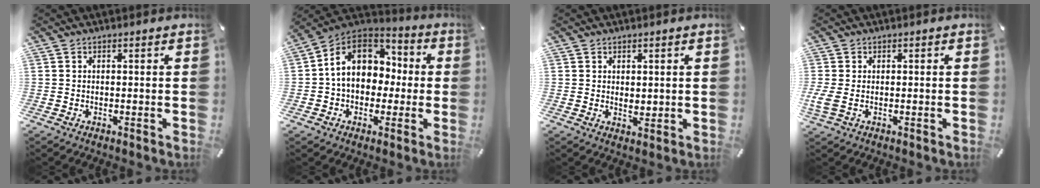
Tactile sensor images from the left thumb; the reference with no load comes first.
{"total": 13.6, "force": [1.3, 11.1, 7.7], "torque": [-0.148, 0.005, 0.027]}
{"total": 1.6, "force": [1.0, 1.1, 0.5], "torque": [-0.004, 0.001, 0.017]}
{"total": 3.0, "force": [-0.3, 1.9, 2.3], "torque": [-0.054, 0.001, -0.007]}